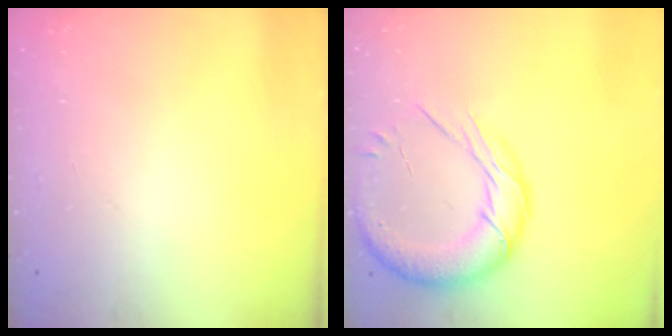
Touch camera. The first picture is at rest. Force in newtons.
{"total": 16.6, "press": 16.4, "slide": 2.3}